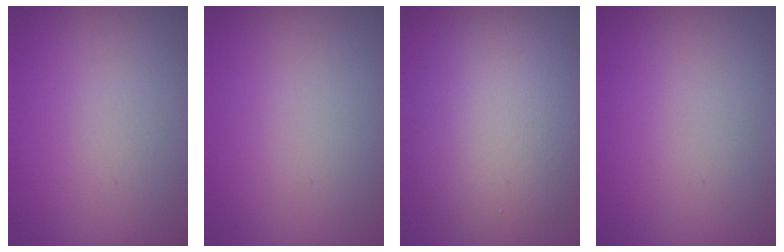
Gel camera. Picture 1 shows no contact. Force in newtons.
{"total": 0.0}
{"total": 8.4, "press": 8.3, "slide": 0.8}
{"total": 0.0}